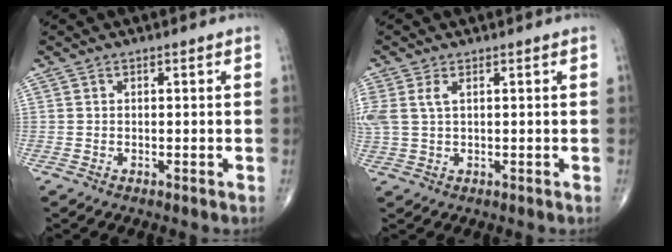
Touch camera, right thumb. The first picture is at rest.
{"total": 5.1, "force": [1.4, 2.6, 4.1], "torque": [-0.121, 0.018, 0.038]}